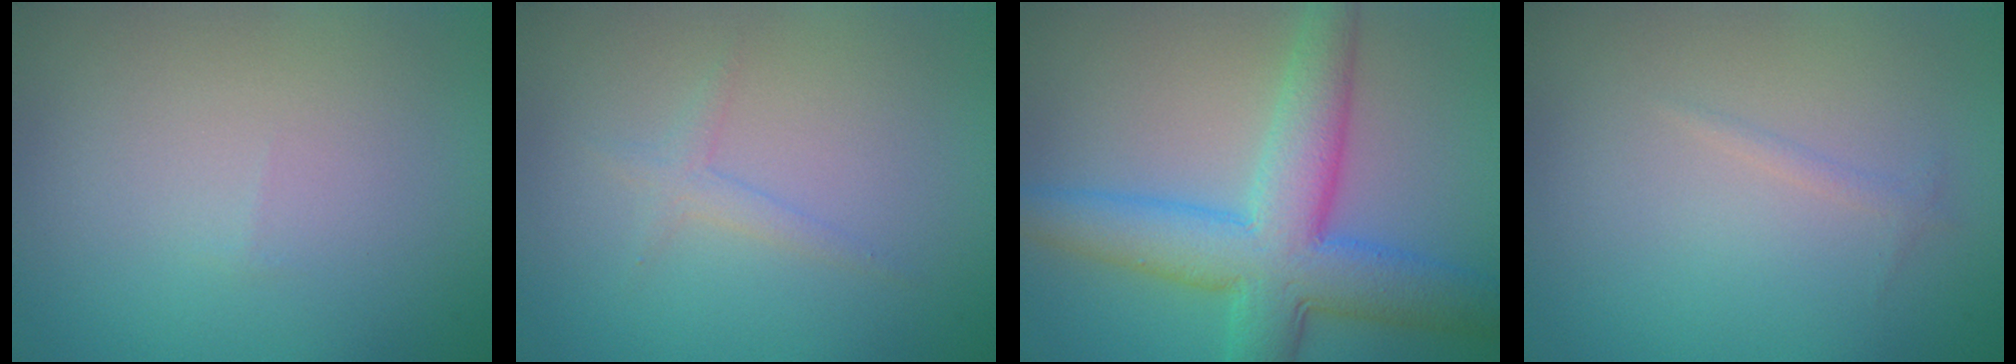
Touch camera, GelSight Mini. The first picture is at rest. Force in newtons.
{"total": 1.2, "press": 1.2, "slide": 0.0}
{"total": 8.6, "press": 8.6, "slide": 0.1}
{"total": 0.6, "press": 0.6, "slide": 0.1}